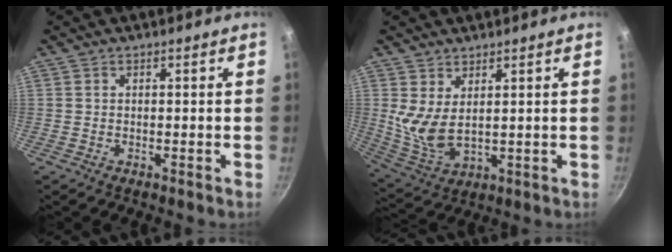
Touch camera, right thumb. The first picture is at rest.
{"total": 7.4, "force": [2.7, 3.4, 6.0], "torque": [-0.115, -0.035, 0.064]}